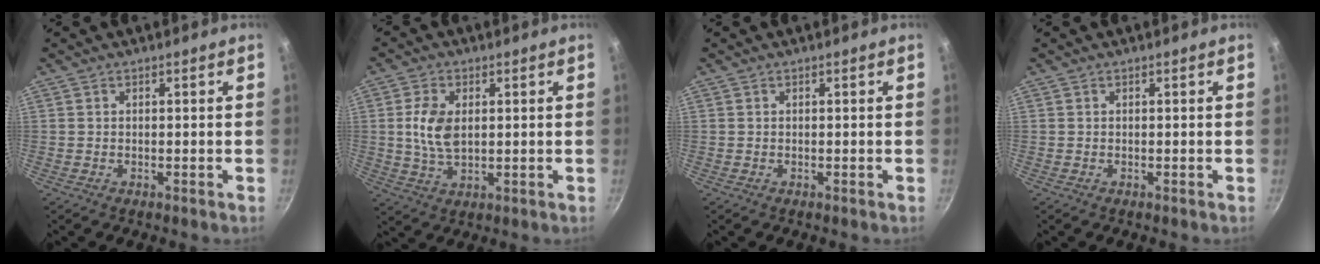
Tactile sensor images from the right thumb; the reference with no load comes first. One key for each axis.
{"total": 7.4, "fx": 1.0, "fy": 4.4, "fz": 5.9, "tx": -0.109, "ty": -0.004, "tz": 0.020}
{"total": 0.0}
{"total": 0.0}